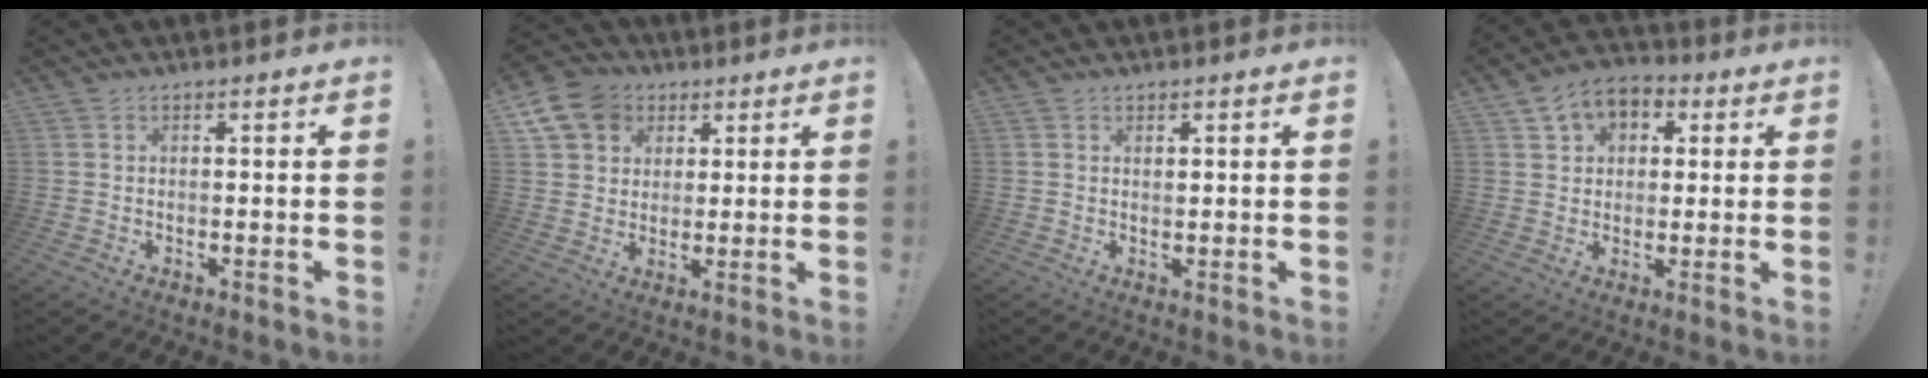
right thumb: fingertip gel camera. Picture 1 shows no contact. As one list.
[{"total": 11.4, "force": [4.9, 9.3, 4.4], "torque": [-0.067, -0.020, 0.101]}, {"total": 0.9, "force": [0.9, 0.3, -0.2], "torque": [0.016, -0.006, 0.015]}, {"total": 8.2, "force": [3.6, 6.4, 3.7], "torque": [-0.061, -0.013, 0.073]}]